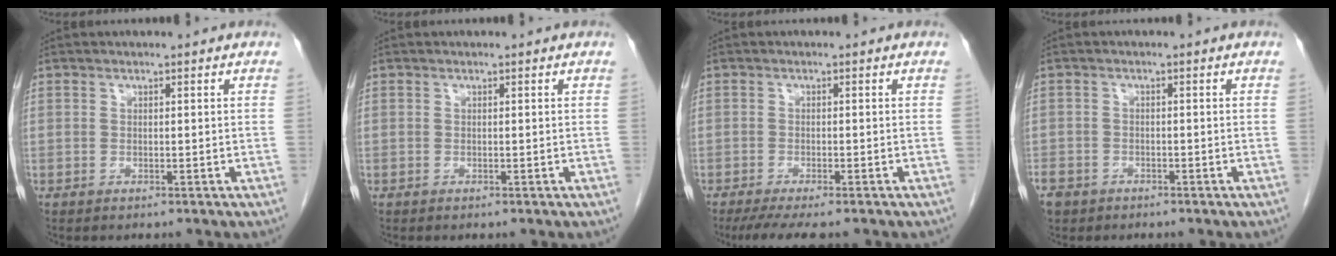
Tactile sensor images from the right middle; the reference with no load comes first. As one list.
[{"total": 0.0}, {"total": 6.2, "force": [-5.0, 0.8, 3.6], "torque": [-0.050, -0.013, -0.079]}, {"total": 4.6, "force": [-3.3, 3.0, 1.1], "torque": [-0.027, 0.001, -0.056]}]